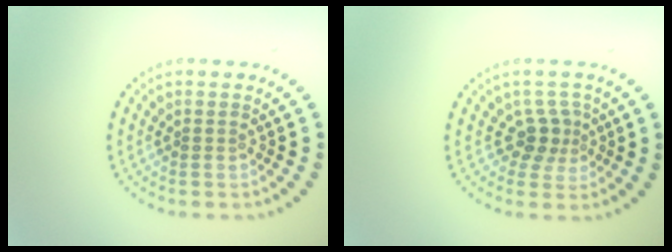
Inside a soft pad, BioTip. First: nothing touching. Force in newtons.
{"total": 2.4, "press": 1.7, "slide": 1.6}